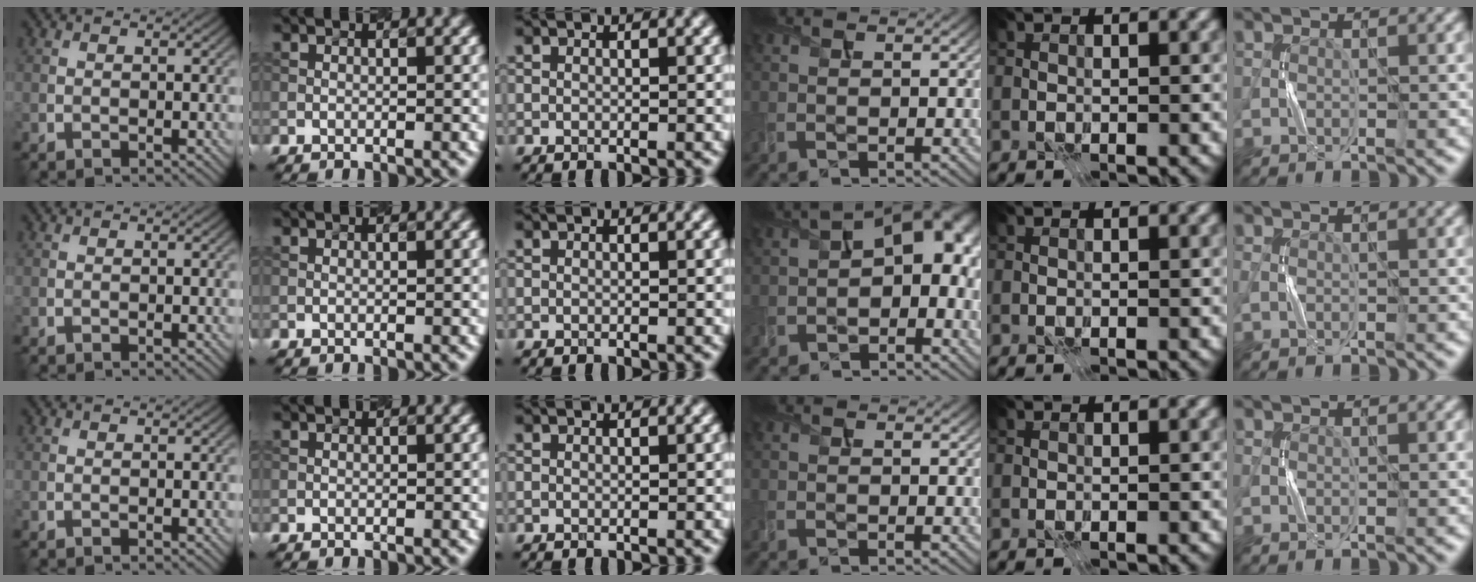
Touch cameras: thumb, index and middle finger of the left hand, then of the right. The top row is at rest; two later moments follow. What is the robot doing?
{"motion": "press", "object": "syringe"}